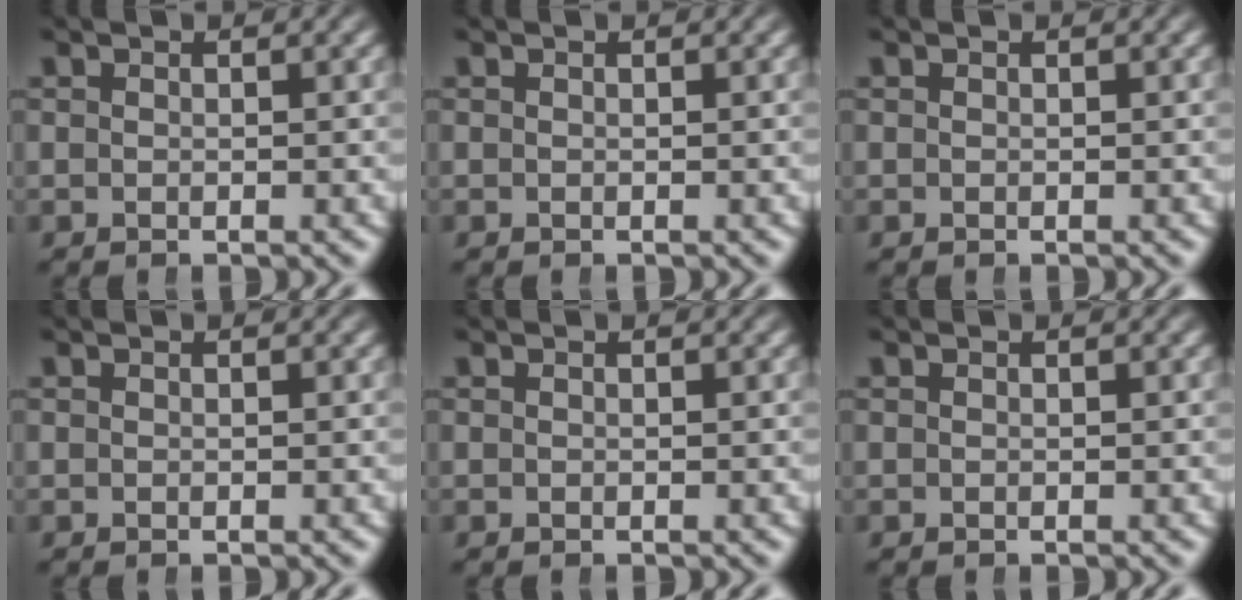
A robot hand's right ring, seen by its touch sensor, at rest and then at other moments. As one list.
[{"total": 0.0}, {"total": 0.0}, {"total": 0.0}, {"total": 0.0}, {"total": 0.0}]